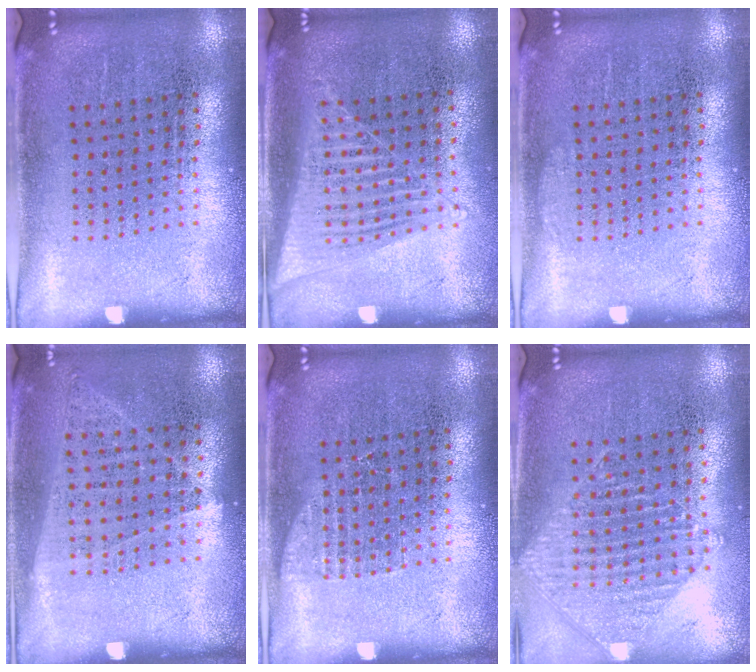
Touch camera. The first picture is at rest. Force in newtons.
{"total": 1.4, "press": 1.3, "slide": 0.6}
{"total": 0.5, "press": 0.5, "slide": 0.1}
{"total": 1.0, "press": 0.9, "slide": 0.4}
{"total": 1.1, "press": 1.1, "slide": 0.2}
{"total": 1.0, "press": 1.0, "slide": 0.1}